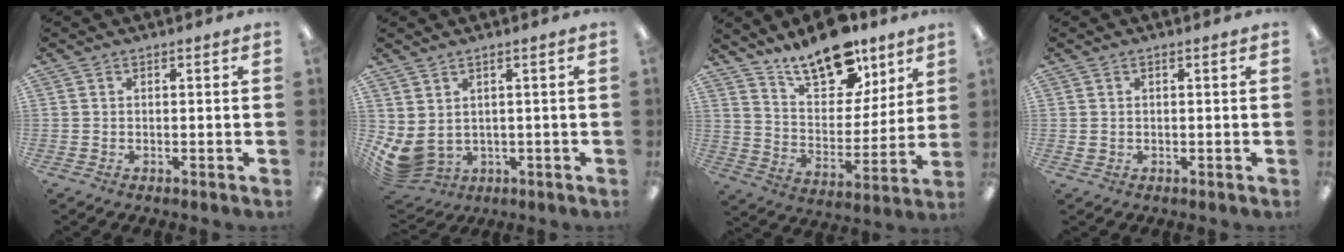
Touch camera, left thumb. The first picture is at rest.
{"total": 5.2, "force": [0.8, 3.7, 3.6], "torque": [-0.099, -0.019, 0.017]}
{"total": 16.7, "force": [12.9, 7.7, 7.3], "torque": [-0.123, -0.084, 0.231]}
{"total": 0.8, "force": [0.2, 0.6, 0.4], "torque": [-0.009, 0.003, 0.004]}